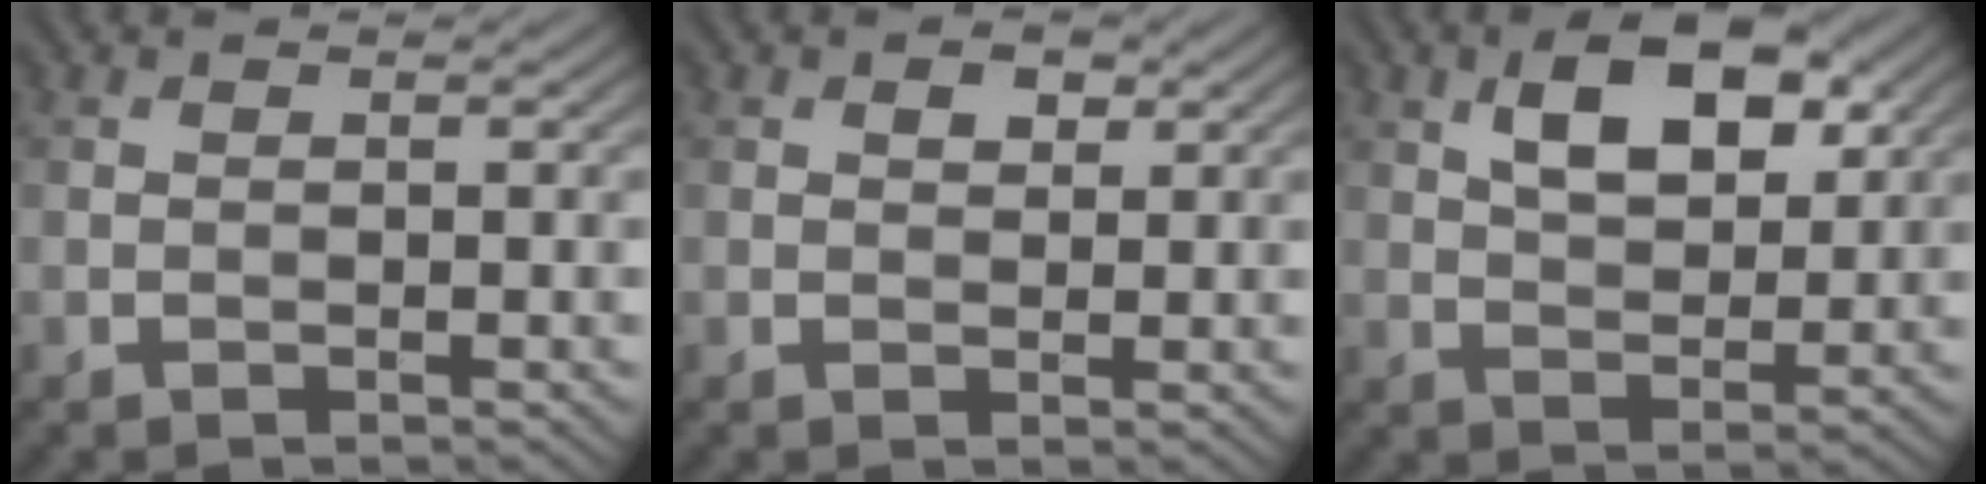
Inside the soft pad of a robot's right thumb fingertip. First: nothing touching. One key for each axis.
{"total": 1.7, "fx": 0.8, "fy": 1.1, "fz": 1.0, "tx": -0.014, "ty": 0.001, "tz": 0.013}
{"total": 8.1, "fx": 3.4, "fy": 4.1, "fz": 6.0, "tx": -0.102, "ty": 0.003, "tz": 0.057}